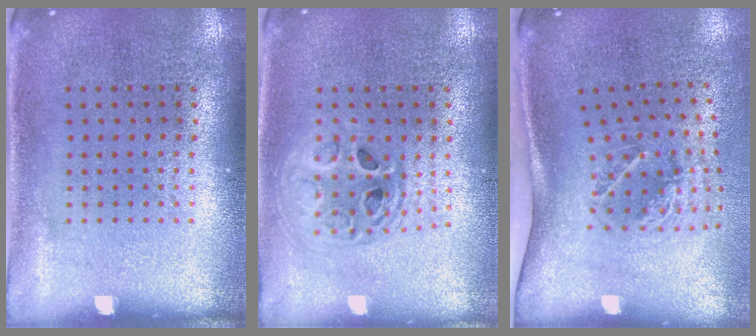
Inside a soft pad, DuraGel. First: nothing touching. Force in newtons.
{"total": 1.7, "press": 1.4, "slide": 0.9}
{"total": 2.1, "press": 1.3, "slide": 1.7}